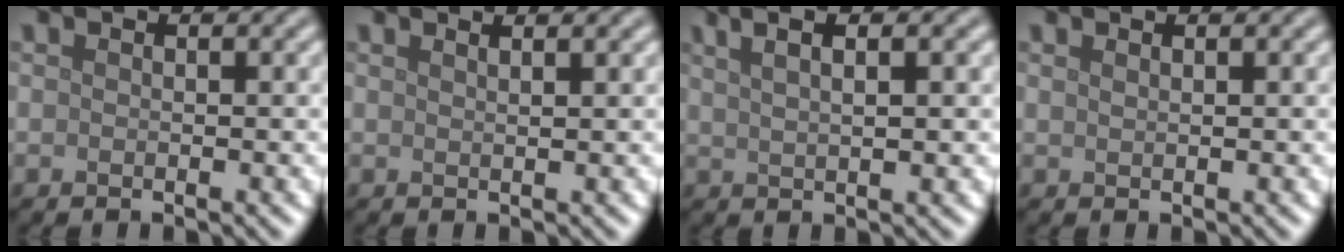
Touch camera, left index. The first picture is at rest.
{"total": 2.1, "force": [1.5, 0.8, 1.2], "torque": [0.004, 0.007, -0.003]}
{"total": 5.2, "force": [2.9, 1.9, 3.8], "torque": [-0.044, 0.019, 0.021]}
{"total": 0.5, "force": [0.4, 0.1, 0.2], "torque": [-0.002, 0.001, 0.010]}